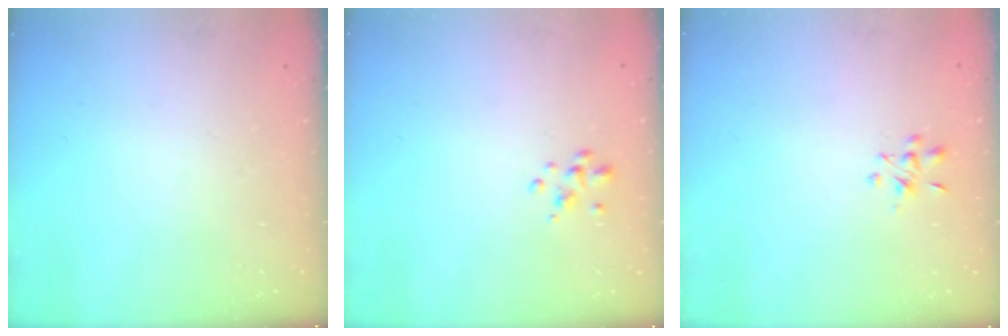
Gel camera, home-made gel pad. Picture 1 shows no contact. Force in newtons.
{"total": 2.2, "press": 2.2, "slide": 0.3}
{"total": 2.7, "press": 2.5, "slide": 1.0}